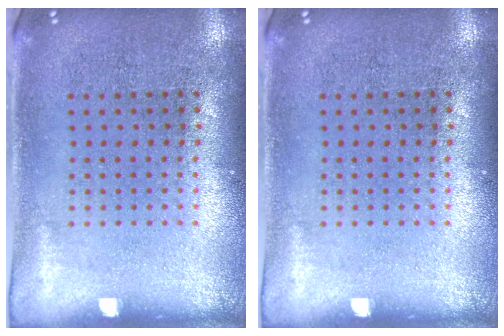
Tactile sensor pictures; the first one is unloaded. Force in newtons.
{"total": 0.0}